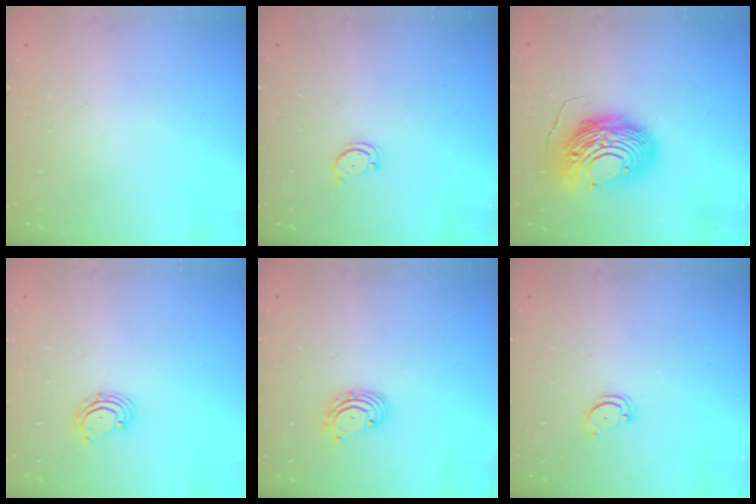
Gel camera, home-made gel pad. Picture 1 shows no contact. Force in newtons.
{"total": 2.8, "press": 2.8, "slide": 0.3}
{"total": 14.5, "press": 14.4, "slide": 1.5}
{"total": 2.5, "press": 2.4, "slide": 0.4}
{"total": 3.3, "press": 3.3, "slide": 0.5}
{"total": 3.2, "press": 3.2, "slide": 0.3}